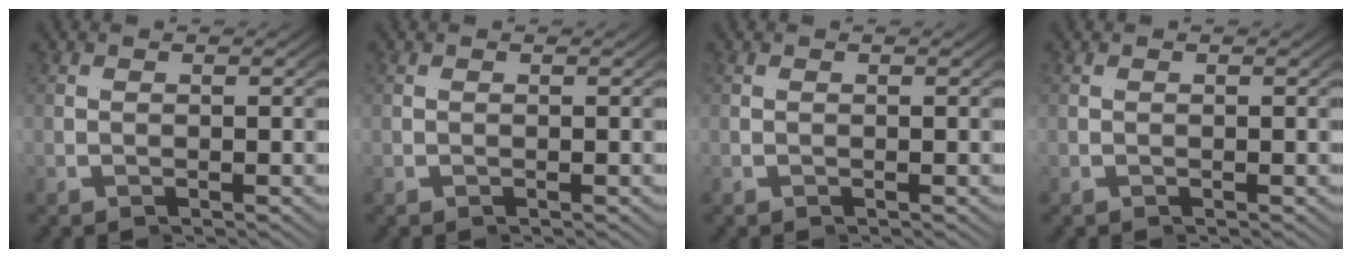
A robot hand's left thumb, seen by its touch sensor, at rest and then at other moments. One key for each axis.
{"total": 0.0}
{"total": 0.0}
{"total": 0.0}